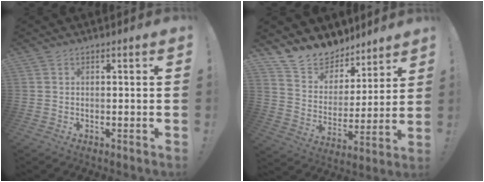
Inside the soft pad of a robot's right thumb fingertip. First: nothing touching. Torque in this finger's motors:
{"motor_torque": [-0.04, 0.21, -0.51, 0.70, 0.08]}